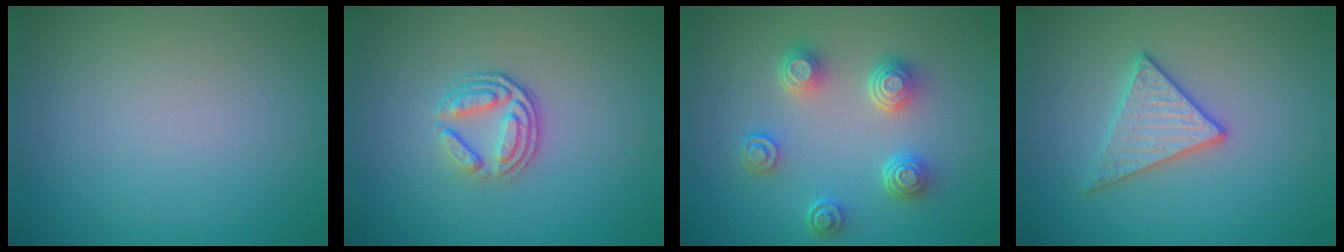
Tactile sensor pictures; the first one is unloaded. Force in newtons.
{"total": 3.6, "press": 2.6, "slide": 2.6}
{"total": 4.3, "press": 3.4, "slide": 2.6}
{"total": 2.9, "press": 2.9, "slide": 0.4}